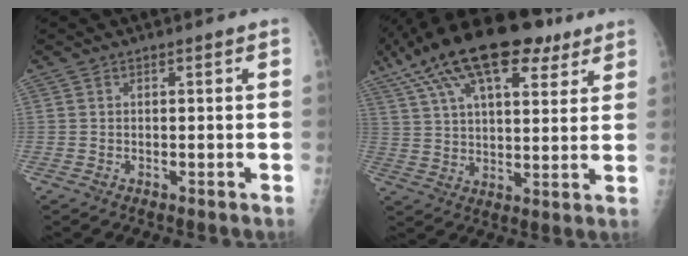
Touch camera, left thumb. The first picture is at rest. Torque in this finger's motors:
{"motor_torque": [0.84, 0.64, 1.63, -1.15, 0.55]}